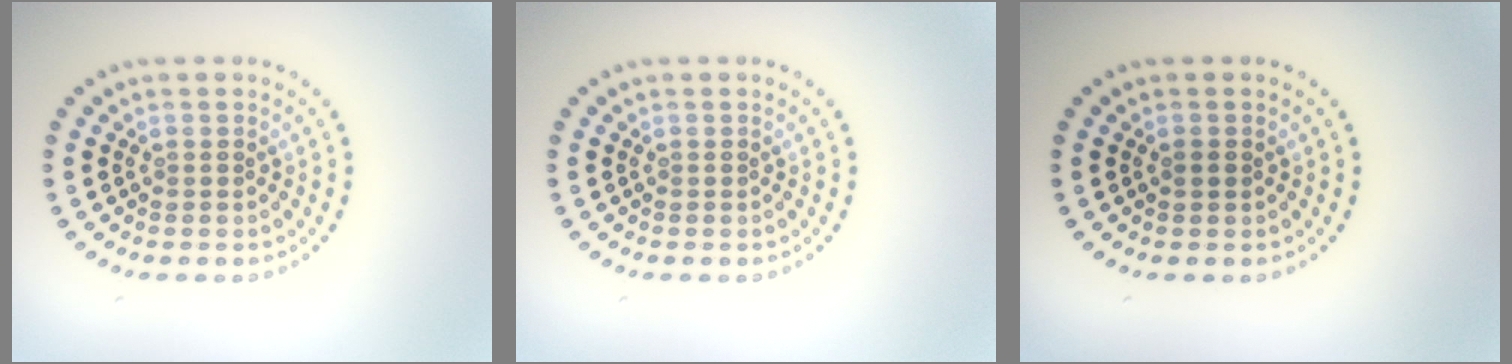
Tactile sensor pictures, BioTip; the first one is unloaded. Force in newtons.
{"total": 0.0}
{"total": 0.8, "press": 0.8, "slide": 0.0}